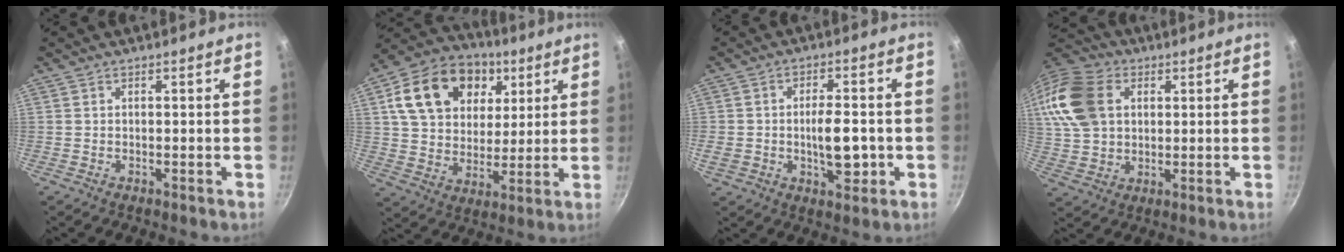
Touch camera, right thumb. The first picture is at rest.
{"total": 20.7, "force": [7.4, 15.2, 11.9], "torque": [-0.190, 0.003, 0.121]}
{"total": 9.1, "force": [-1.1, 4.7, 7.7], "torque": [-0.097, 0.010, -0.018]}
{"total": 17.0, "force": [4.3, 12.6, 10.5], "torque": [-0.204, 0.011, 0.076]}